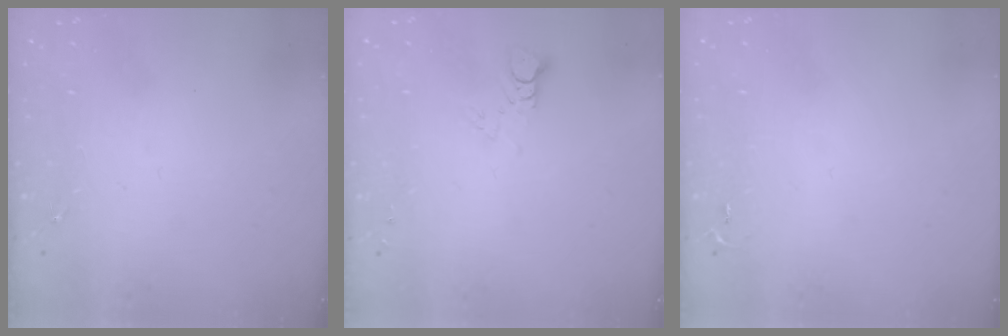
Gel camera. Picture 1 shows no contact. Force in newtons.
{"total": 2.9, "press": 2.9, "slide": 0.2}
{"total": 2.6, "press": 2.6, "slide": 0.4}